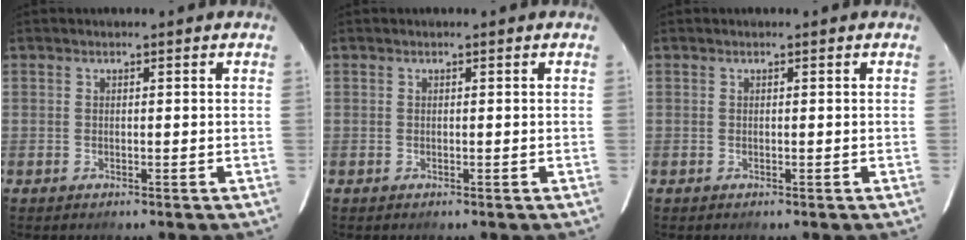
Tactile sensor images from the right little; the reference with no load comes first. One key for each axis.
{"total": 0.0}
{"total": 0.0}